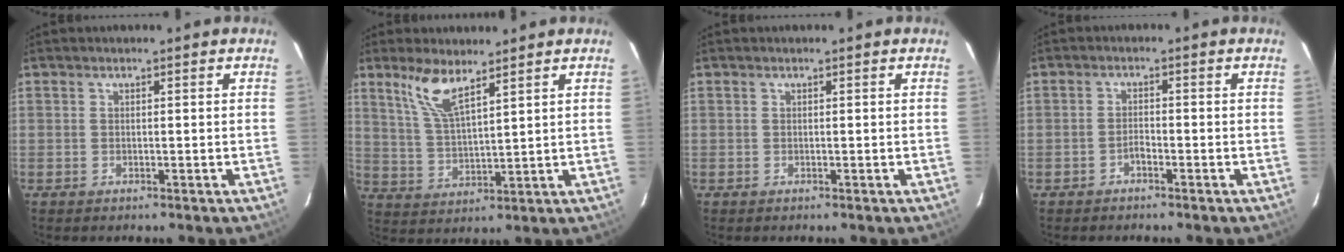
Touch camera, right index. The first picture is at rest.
{"total": 7.6, "force": [5.3, 1.8, 5.2], "torque": [-0.109, 0.001, 0.114]}
{"total": 0.0}
{"total": 1.4, "force": [-1.1, 0.4, 0.6], "torque": [-0.010, 0.004, -0.020]}